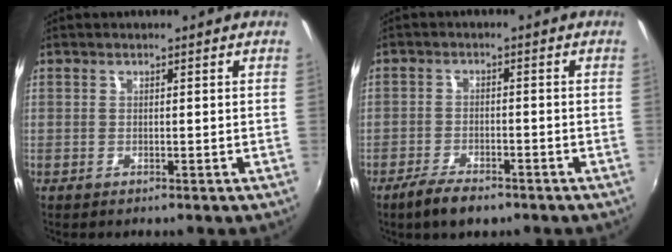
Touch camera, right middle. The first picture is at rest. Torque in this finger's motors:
{"motor_torque": [0.62, -0.60, -0.02, -0.01]}